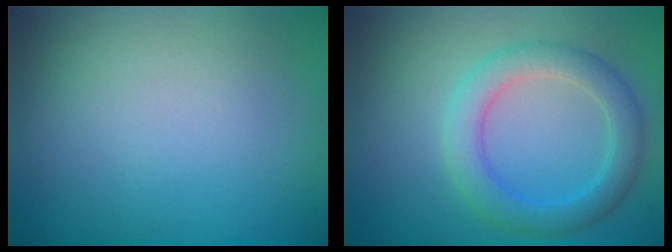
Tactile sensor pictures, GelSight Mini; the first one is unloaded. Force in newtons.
{"total": 3.9, "press": 3.9, "slide": 0.1}